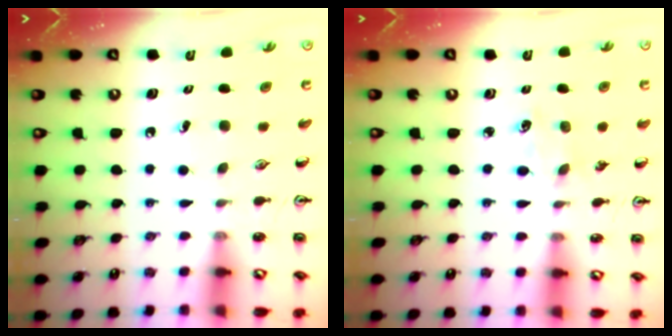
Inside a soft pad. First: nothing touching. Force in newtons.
{"total": 2.4, "press": 2.4, "slide": 0.4}